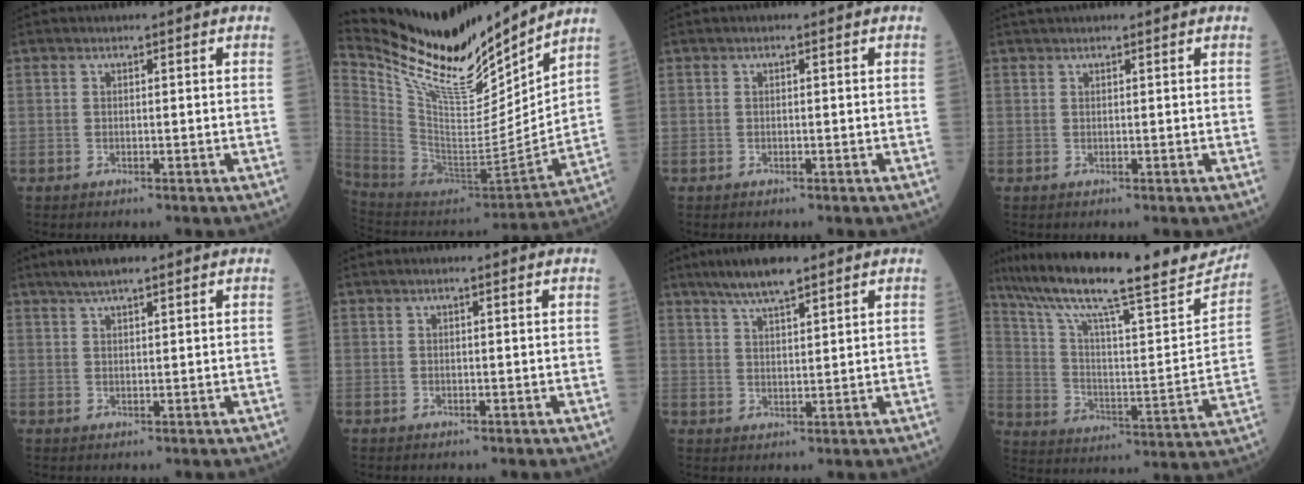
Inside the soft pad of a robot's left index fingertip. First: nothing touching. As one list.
[{"total": 21.1, "force": [18.9, 2.4, 9.1], "torque": [-0.177, -0.043, 0.335]}, {"total": 0.0}, {"total": 3.0, "force": [2.8, 0.0, 1.2], "torque": [-0.010, 0.031, 0.046]}, {"total": 4.0, "force": [3.2, 0.6, 2.4], "torque": [-0.050, 0.015, 0.059]}, {"total": 1.3, "force": [1.1, -0.2, 0.6], "torque": [-0.011, 0.008, 0.017]}, {"total": 6.4, "force": [5.0, 0.8, 3.9], "torque": [-0.078, 0.013, 0.090]}, {"total": 27.1, "force": [21.9, 4.0, 15.5], "torque": [-0.259, -0.005, 0.312]}]